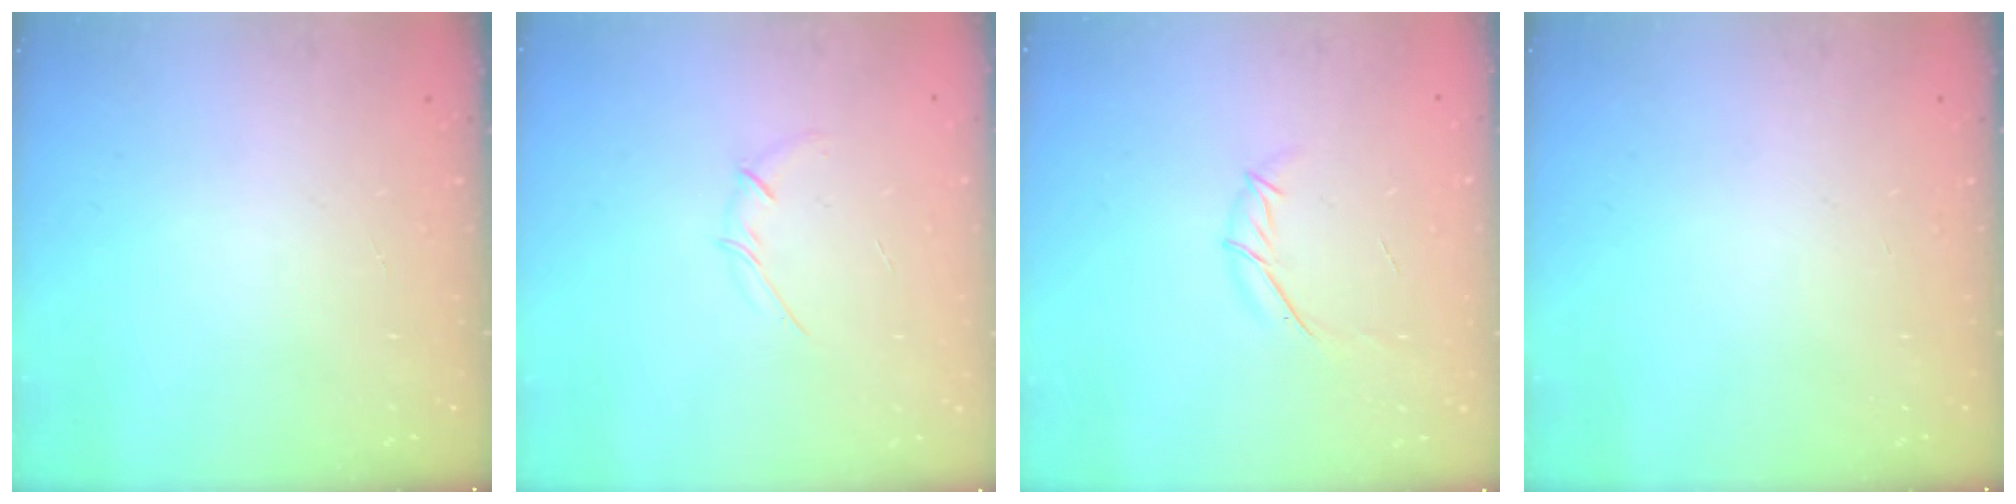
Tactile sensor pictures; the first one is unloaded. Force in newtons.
{"total": 2.7, "press": 2.6, "slide": 0.6}
{"total": 5.6, "press": 5.4, "slide": 1.3}
{"total": 0.0}